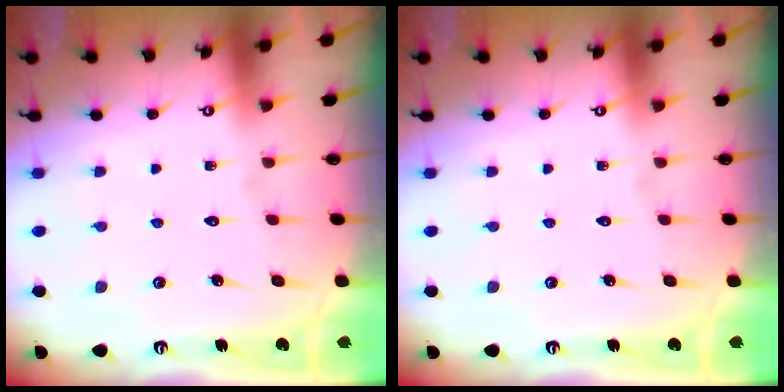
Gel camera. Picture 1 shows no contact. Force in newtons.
{"total": 0.0}